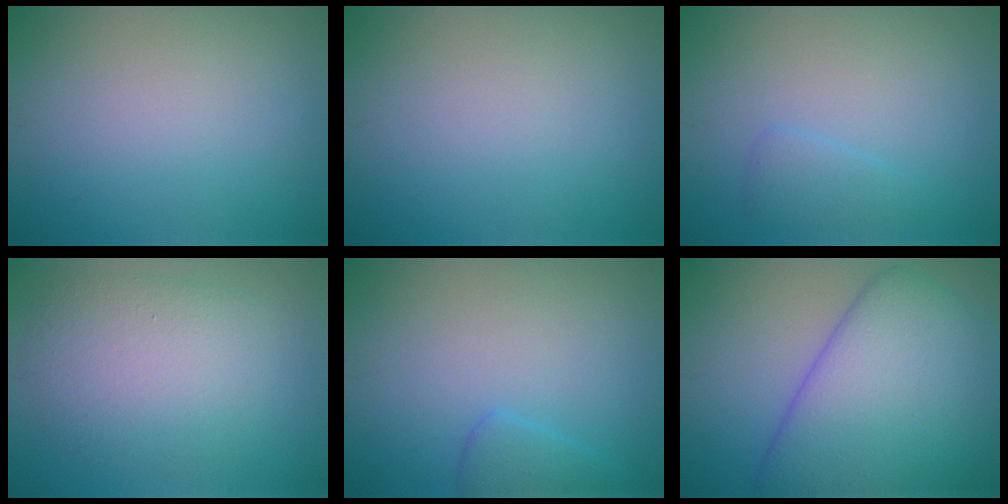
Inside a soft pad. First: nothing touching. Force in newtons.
{"total": 0.0}
{"total": 1.4, "press": 1.4, "slide": 0.2}
{"total": 5.5, "press": 5.5, "slide": 0.2}
{"total": 1.7, "press": 1.7, "slide": 0.1}
{"total": 10.2, "press": 10.2, "slide": 0.4}